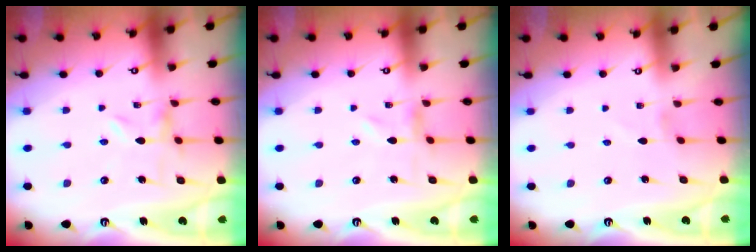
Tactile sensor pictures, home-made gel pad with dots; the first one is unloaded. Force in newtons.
{"total": 0.0}
{"total": 1.3, "press": 1.3, "slide": 0.1}